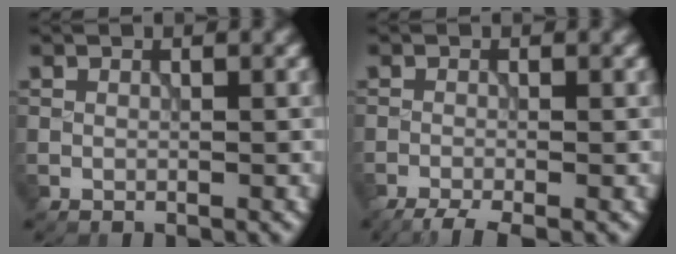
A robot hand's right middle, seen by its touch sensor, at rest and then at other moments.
{"total": 3.0, "force": [-2.3, 0.5, 1.8], "torque": [-0.032, -0.007, -0.050]}